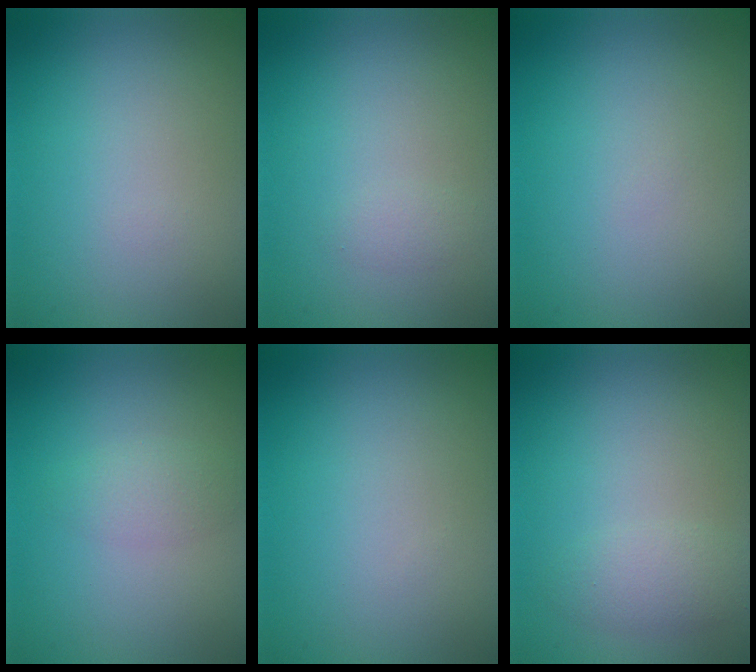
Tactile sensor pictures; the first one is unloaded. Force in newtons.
{"total": 0.8, "press": 0.8, "slide": 0.0}
{"total": 0.0}
{"total": 1.7, "press": 1.7, "slide": 0.1}
{"total": 0.0}
{"total": 2.0, "press": 2.0, "slide": 0.1}